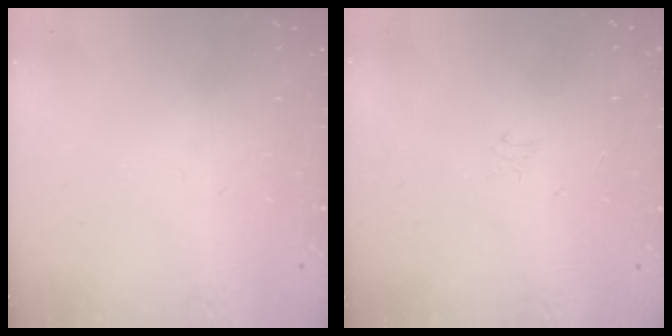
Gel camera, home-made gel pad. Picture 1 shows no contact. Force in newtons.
{"total": 1.3, "press": 1.3, "slide": 0.1}